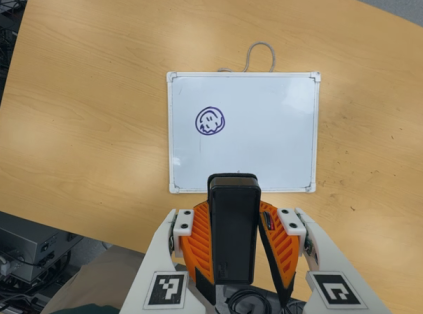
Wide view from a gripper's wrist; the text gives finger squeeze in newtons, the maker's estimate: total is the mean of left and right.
{"total": 5.7, "left": 4.8, "right": 6.6}